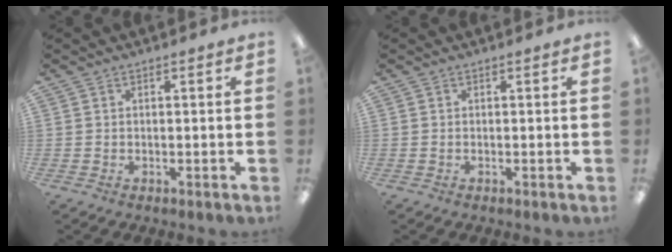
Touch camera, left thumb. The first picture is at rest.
{"total": 0.0}